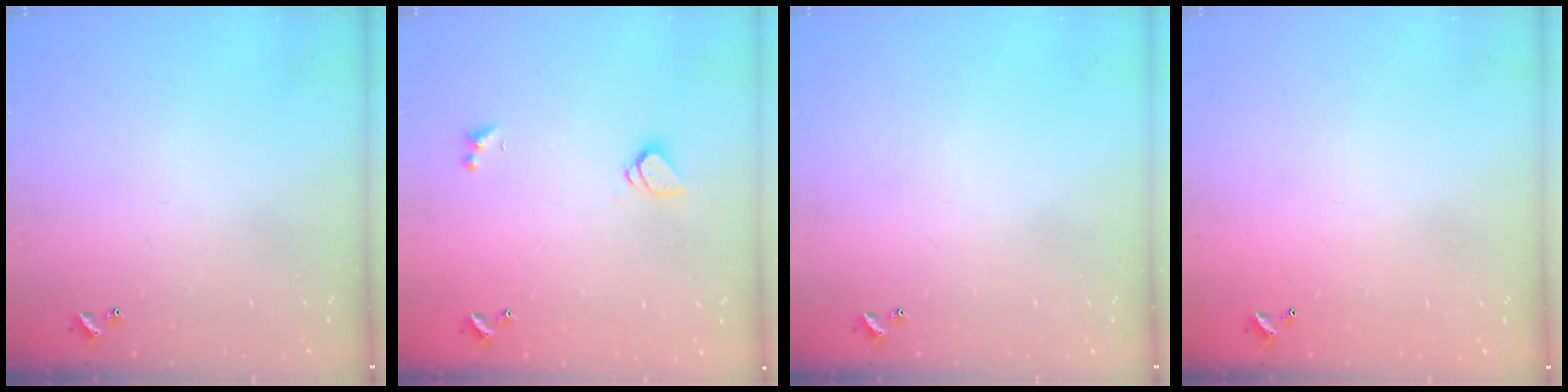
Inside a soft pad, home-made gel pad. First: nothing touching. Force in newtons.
{"total": 1.3, "press": 1.2, "slide": 0.4}
{"total": 0.0}
{"total": 2.9, "press": 2.9, "slide": 0.1}